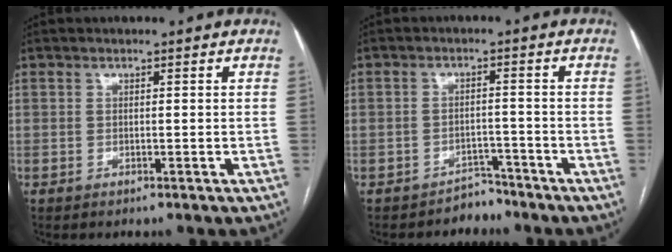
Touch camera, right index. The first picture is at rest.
{"total": 3.0, "force": [-2.6, 1.4, -0.6], "torque": [0.013, 0.007, -0.038]}